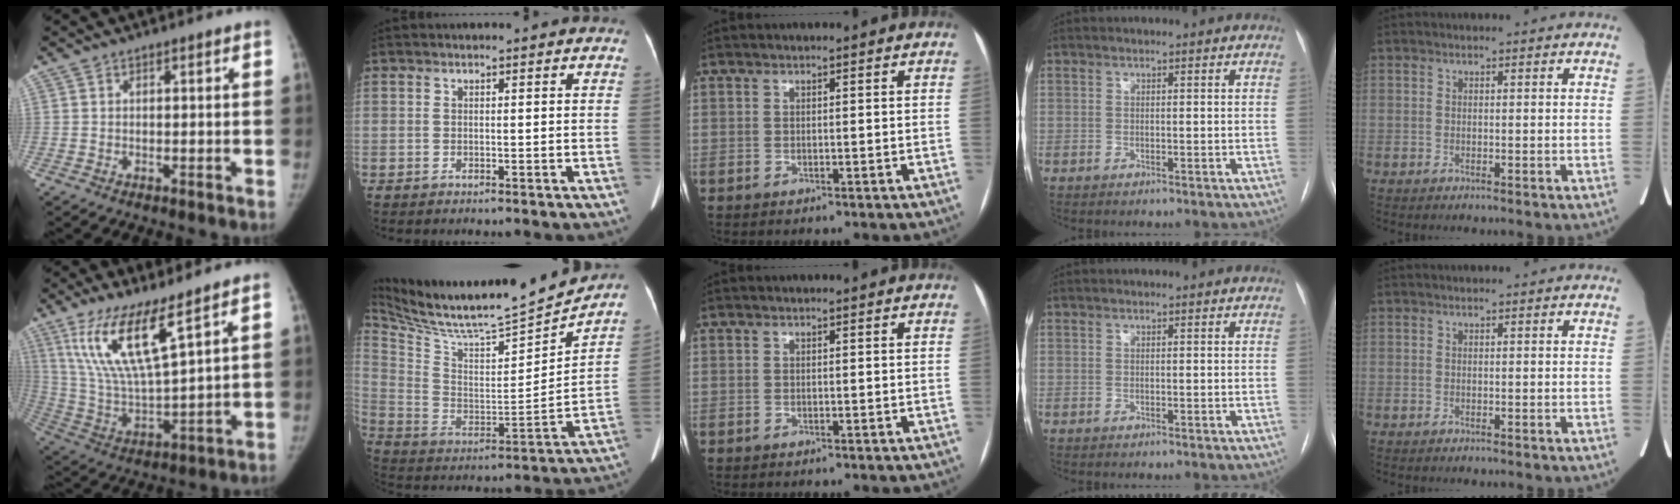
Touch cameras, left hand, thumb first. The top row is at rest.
{"thumb": {"total": 14.7, "force": [8.7, 2.9, 11.6], "torque": [-0.230, -0.050, 0.184]}, "index": {"total": 21.0, "force": [19.6, 0.4, 7.5], "torque": [-0.157, -0.047, 0.321]}}